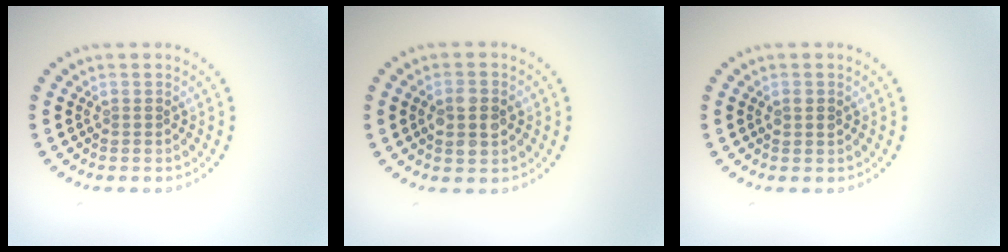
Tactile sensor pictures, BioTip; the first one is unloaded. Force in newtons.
{"total": 2.8, "press": 2.8, "slide": 0.2}
{"total": 1.2, "press": 1.2, "slide": 0.2}